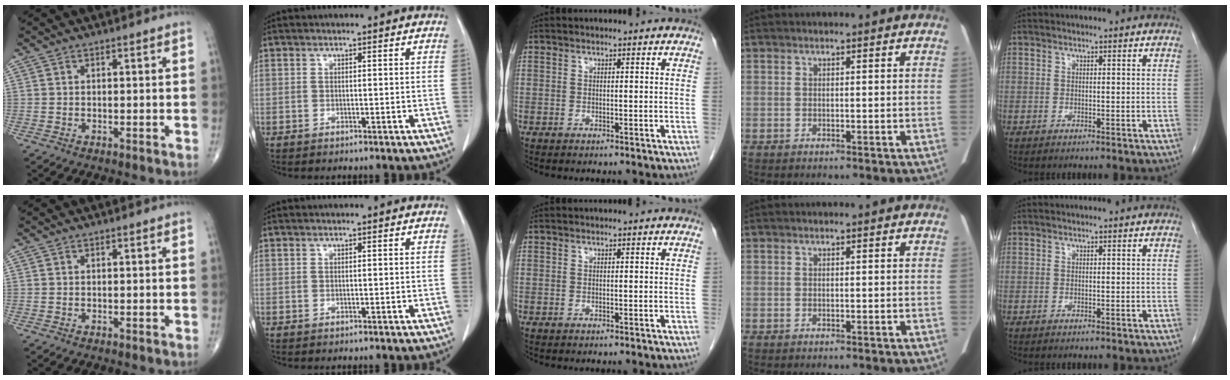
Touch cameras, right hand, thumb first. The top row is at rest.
{}